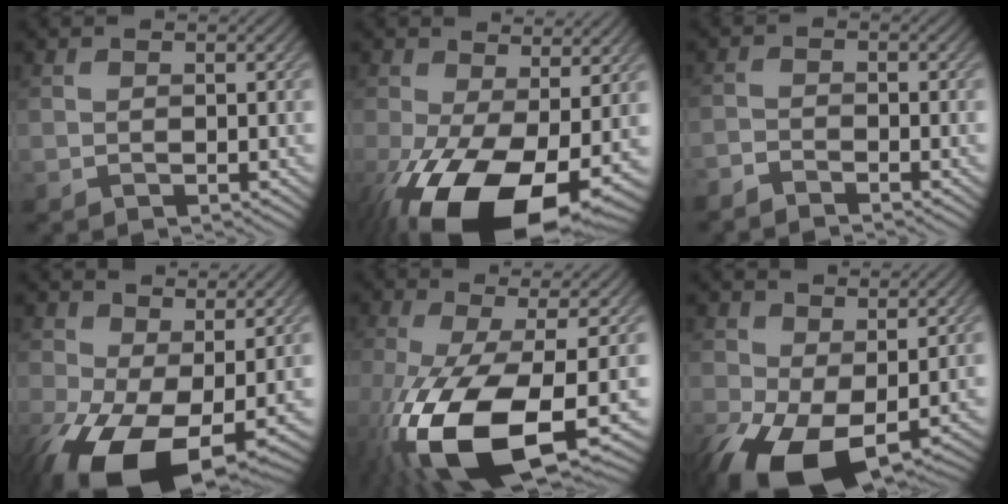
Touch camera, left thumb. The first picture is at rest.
{"total": 16.7, "force": [-5.1, 8.9, 13.2], "torque": [-0.269, -0.052, -0.065]}
{"total": 2.4, "force": [-2.3, 0.2, 0.7], "torque": [-0.014, -0.006, -0.050]}
{"total": 15.1, "force": [-2.7, 8.6, 12.1], "torque": [-0.246, -0.051, -0.025]}
{"total": 17.0, "force": [-5.2, 6.7, 14.8], "torque": [-0.329, -0.045, -0.078]}
{"total": 12.5, "force": [-2.2, 7.1, 10.1], "torque": [-0.213, -0.043, -0.023]}